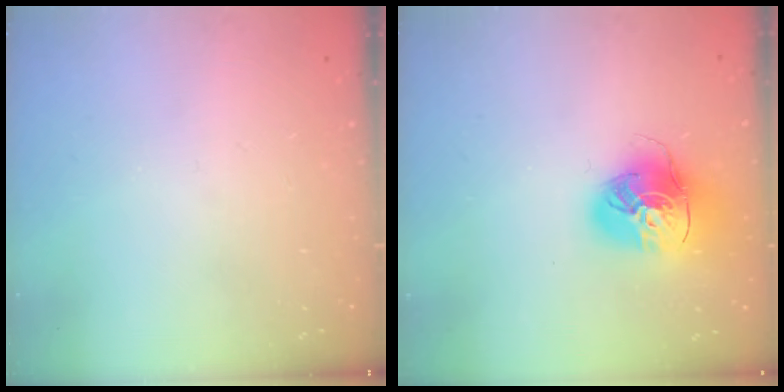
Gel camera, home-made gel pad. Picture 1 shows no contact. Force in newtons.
{"total": 16.2, "press": 16.1, "slide": 2.0}